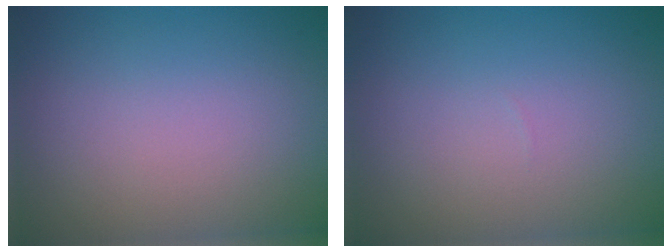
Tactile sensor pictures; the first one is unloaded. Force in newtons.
{"total": 0.0}